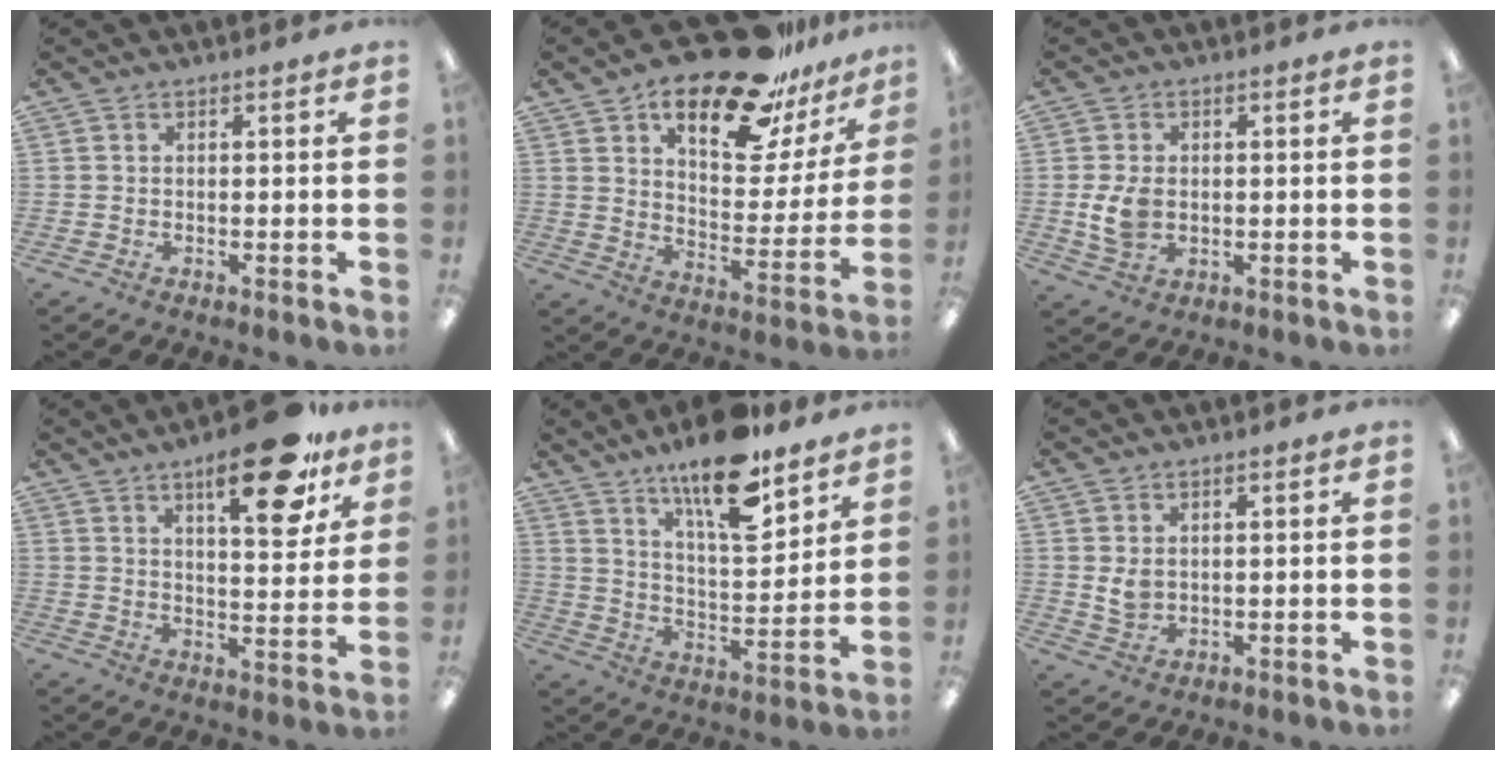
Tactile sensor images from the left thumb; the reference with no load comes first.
{"total": 23.7, "force": [17.0, 9.0, 13.8], "torque": [-0.209, -0.099, 0.286]}
{"total": 6.5, "force": [-0.3, 4.5, 4.7], "torque": [-0.093, 0.000, -0.006]}
{"total": 17.7, "force": [11.5, 5.7, 12.2], "torque": [-0.164, -0.064, 0.180]}
{"total": 16.9, "force": [12.4, 5.1, 10.2], "torque": [-0.165, -0.076, 0.207]}
{"total": 3.6, "force": [1.2, 2.6, 2.1], "torque": [-0.036, -0.001, 0.022]}